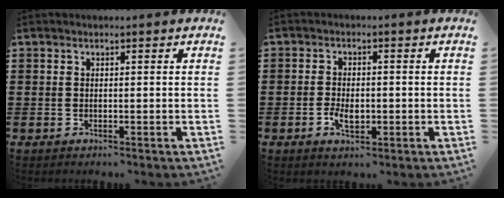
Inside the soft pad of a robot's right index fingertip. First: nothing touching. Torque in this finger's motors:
{"motor_torque": [1.18, 0.96, 0.13, 0.07]}